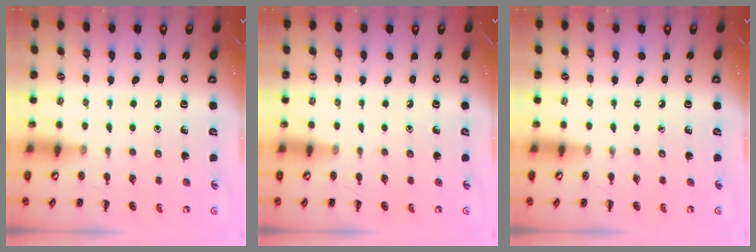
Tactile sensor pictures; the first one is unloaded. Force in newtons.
{"total": 0.0}
{"total": 0.0}